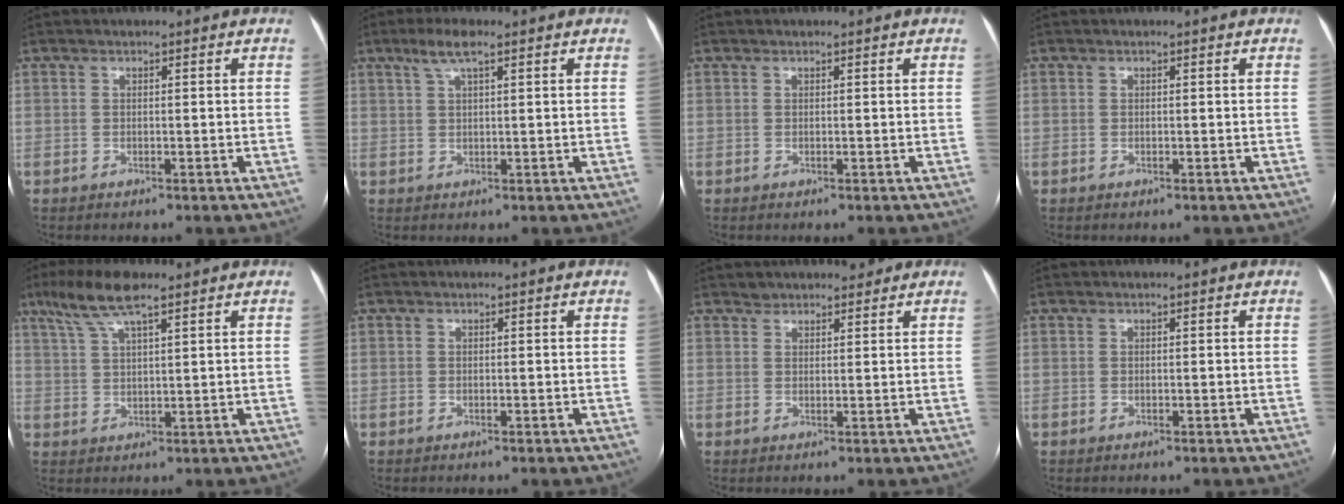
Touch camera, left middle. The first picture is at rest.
{"total": 3.8, "force": [2.3, 0.5, 2.9], "torque": [-0.064, 0.012, 0.047]}
{"total": 0.5, "force": [0.5, 0.2, 0.1], "torque": [-0.010, 0.009, 0.009]}
{"total": 0.0}
{"total": 7.4, "force": [5.1, 1.1, 5.3], "torque": [-0.113, 0.021, 0.097]}
{"total": 0.0}
{"total": 3.2, "force": [2.8, 1.4, 0.4], "torque": [0.003, 0.011, 0.038]}
{"total": 0.0}